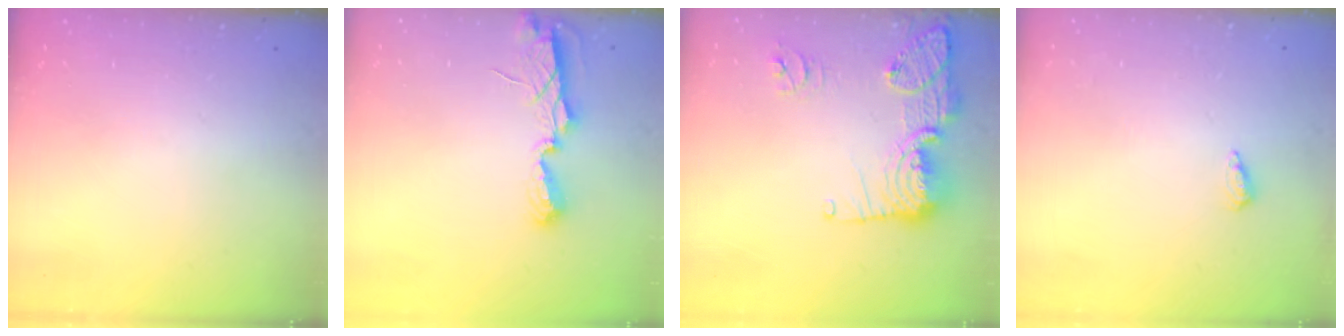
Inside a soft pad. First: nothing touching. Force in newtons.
{"total": 6.6, "press": 6.6, "slide": 0.2}
{"total": 17.6, "press": 17.3, "slide": 3.3}
{"total": 4.1, "press": 4.1, "slide": 0.5}